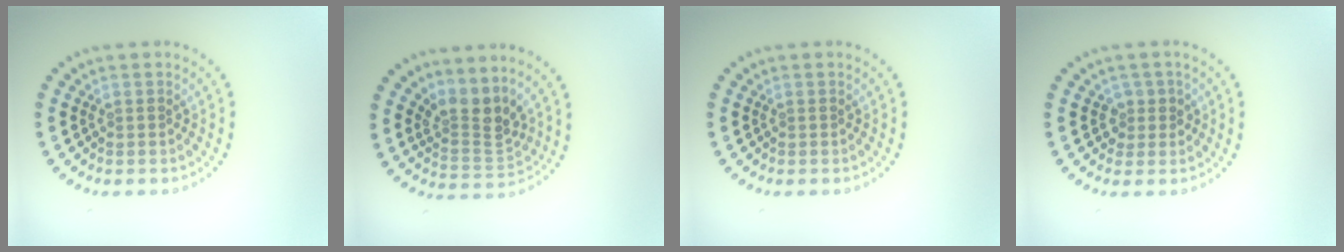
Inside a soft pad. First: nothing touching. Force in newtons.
{"total": 3.3, "press": 2.3, "slide": 2.3}
{"total": 0.0}
{"total": 1.3, "press": 1.2, "slide": 0.6}